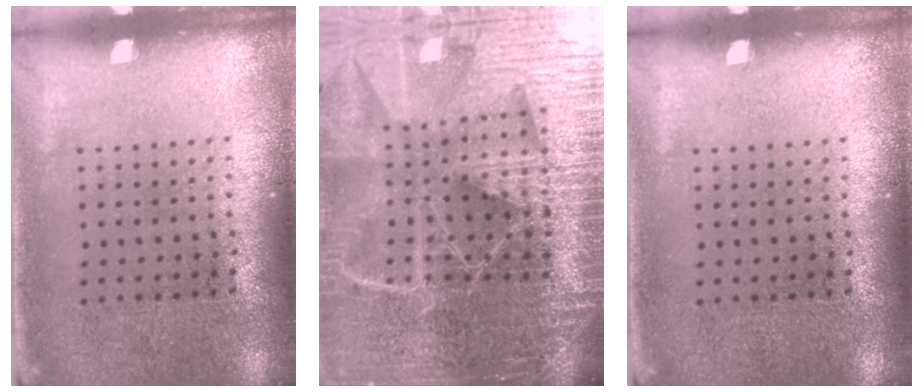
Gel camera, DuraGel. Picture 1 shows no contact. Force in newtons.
{"total": 6.3, "press": 5.5, "slide": 3.2}
{"total": 0.0}